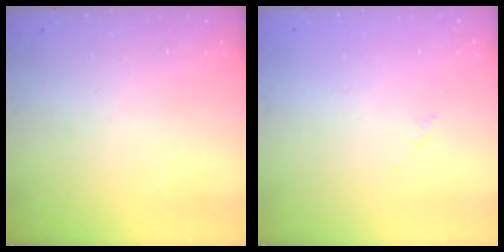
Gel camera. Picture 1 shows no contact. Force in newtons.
{"total": 1.6, "press": 1.5, "slide": 0.3}